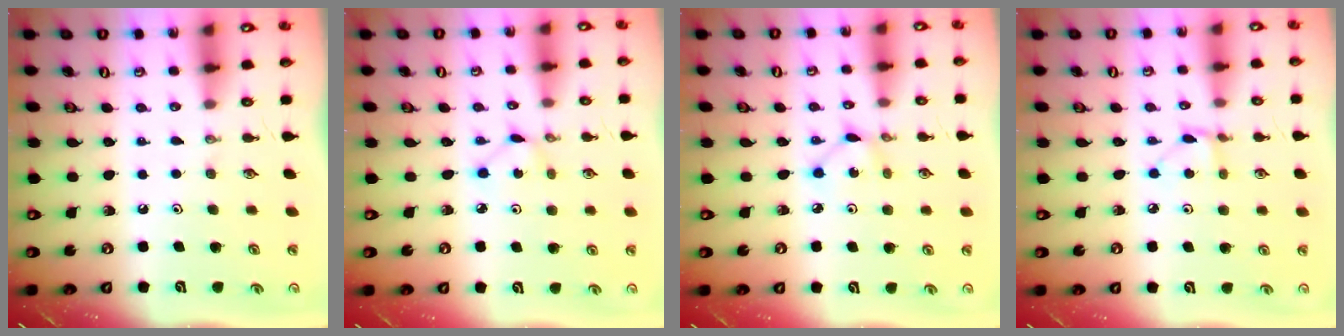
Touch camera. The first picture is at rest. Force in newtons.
{"total": 1.5, "press": 1.5, "slide": 0.2}
{"total": 1.7, "press": 1.7, "slide": 0.1}
{"total": 2.7, "press": 2.7, "slide": 0.3}